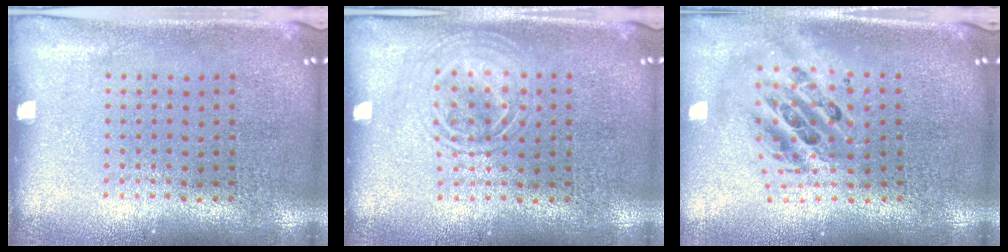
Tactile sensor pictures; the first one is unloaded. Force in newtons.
{"total": 1.2, "press": 1.2, "slide": 0.1}
{"total": 2.2, "press": 1.7, "slide": 1.4}